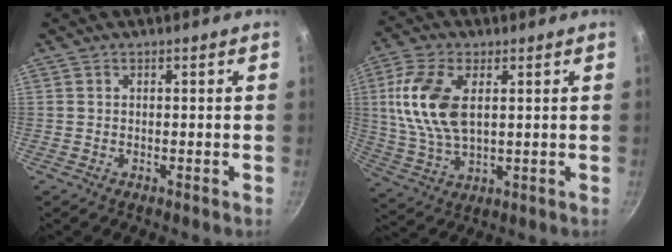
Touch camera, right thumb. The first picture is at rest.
{"total": 13.2, "force": [2.8, 7.1, 10.8], "torque": [-0.218, -0.001, 0.056]}